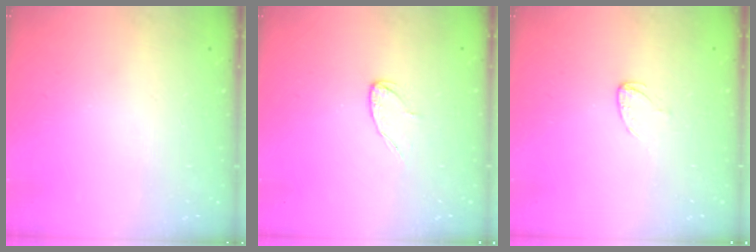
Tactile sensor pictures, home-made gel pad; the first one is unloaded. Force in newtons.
{"total": 4.7, "press": 4.7, "slide": 0.4}
{"total": 3.3, "press": 3.3, "slide": 0.2}